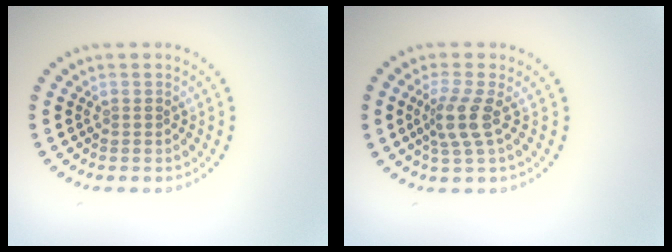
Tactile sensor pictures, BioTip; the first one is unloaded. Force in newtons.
{"total": 2.7, "press": 2.1, "slide": 1.8}